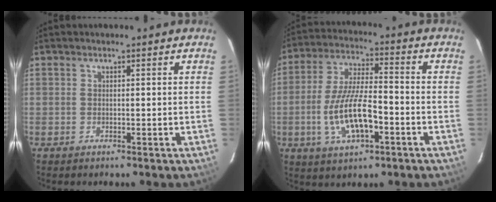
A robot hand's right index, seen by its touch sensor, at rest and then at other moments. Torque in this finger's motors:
{"motor_torque": [1.18, -0.95, 0.62, 0.21]}